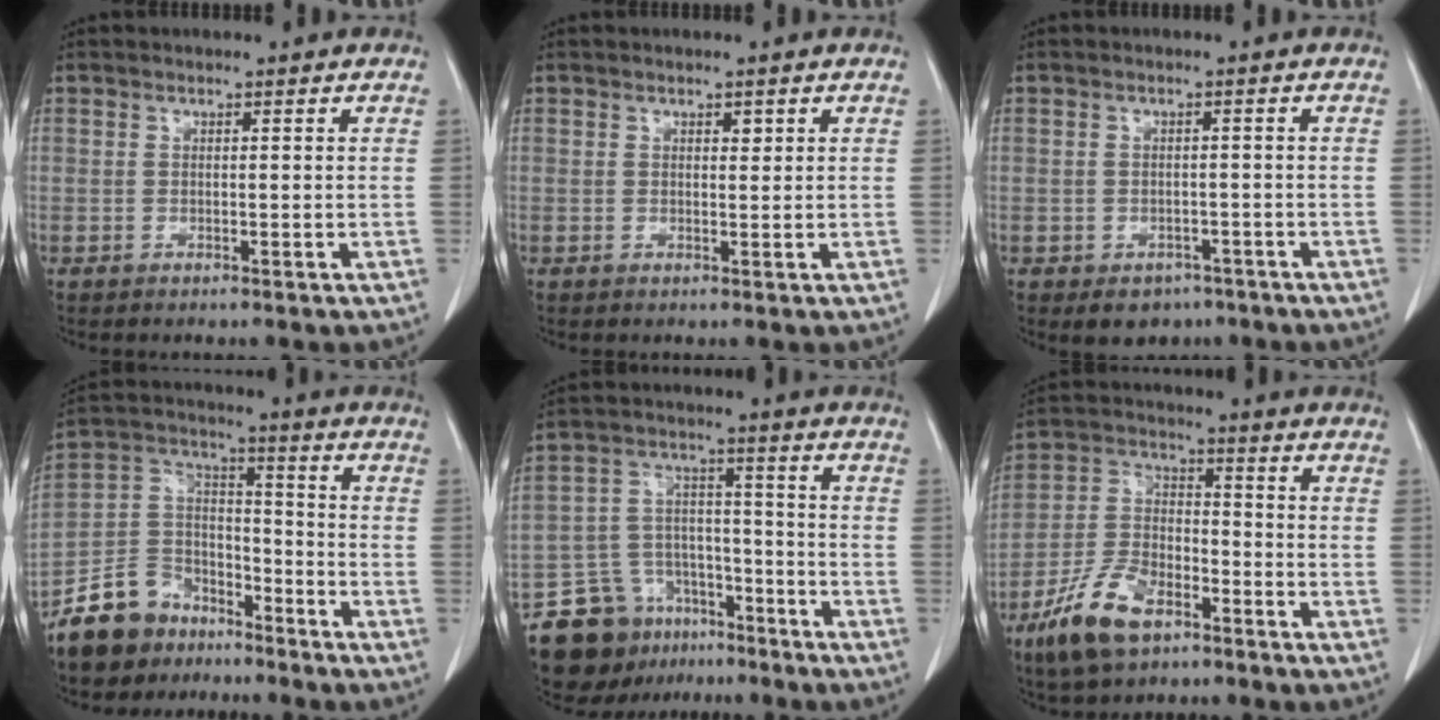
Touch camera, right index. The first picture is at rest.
{"total": 1.0, "force": [0.5, 0.5, 0.7], "torque": [-0.009, -0.003, 0.007]}
{"total": 4.2, "force": [-2.6, 3.0, 1.2], "torque": [-0.008, 0.006, -0.028]}
{"total": 11.3, "force": [-8.5, 7.1, 2.3], "torque": [-0.061, 0.043, -0.155]}
{"total": 13.4, "force": [-9.8, 8.1, 4.3], "torque": [-0.082, 0.045, -0.159]}
{"total": 11.7, "force": [-7.3, 5.3, 7.4], "torque": [-0.160, -0.004, -0.141]}